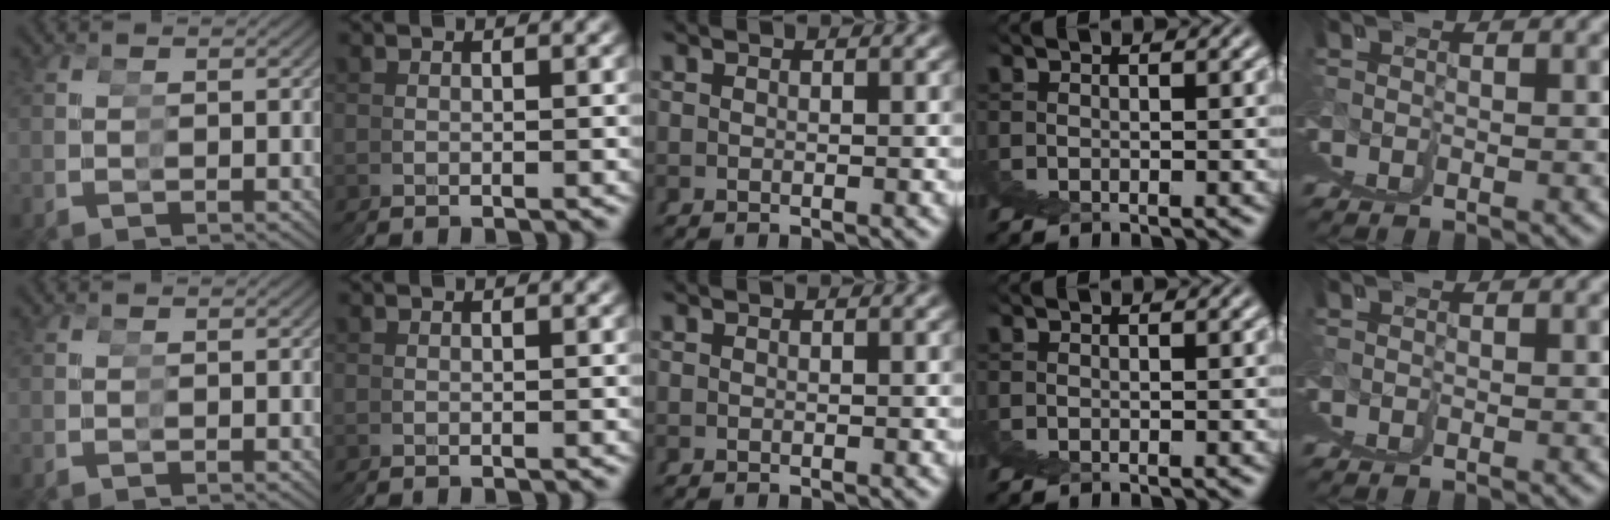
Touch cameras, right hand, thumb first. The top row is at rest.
{}